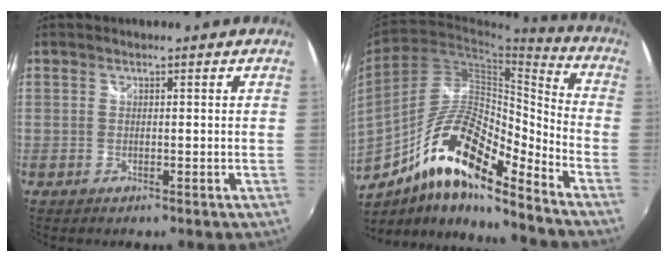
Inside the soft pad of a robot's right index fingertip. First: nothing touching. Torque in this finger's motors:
{"motor_torque": [0.99, -1.15, 0.82, 0.21]}